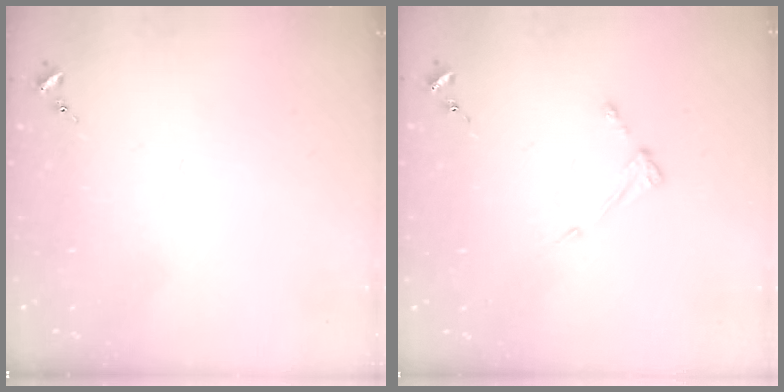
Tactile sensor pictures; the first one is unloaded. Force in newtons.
{"total": 4.4, "press": 4.3, "slide": 0.7}